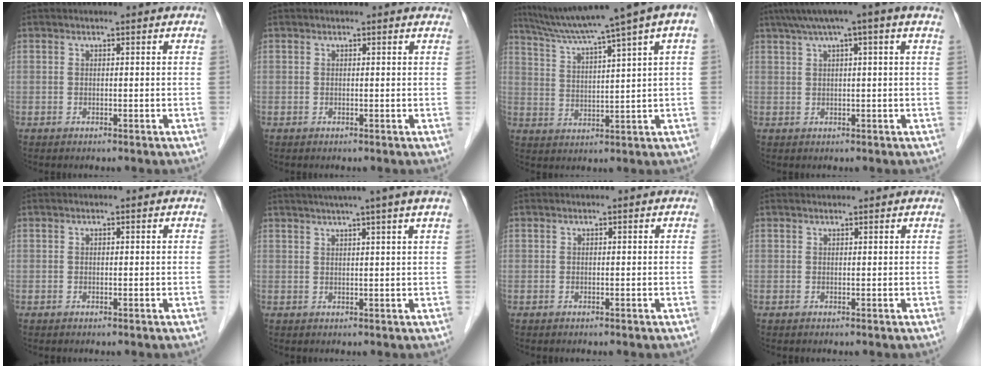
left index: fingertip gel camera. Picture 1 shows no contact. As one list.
[{"total": 0.7, "force": [0.7, 0.1, 0.1], "torque": [-0.009, -0.004, -0.003]}, {"total": 14.5, "force": [9.8, -0.8, 10.7], "torque": [-0.175, 0.029, 0.144]}, {"total": 7.3, "force": [4.7, -0.2, 5.6], "torque": [-0.087, 0.042, 0.068]}, {"total": 0.0}, {"total": 7.6, "force": [5.8, -1.7, 4.6], "torque": [-0.061, 0.020, 0.069]}, {"total": 0.0}, {"total": 1.2, "force": [1.2, 0.1, 0.1], "torque": [-0.010, 0.015, 0.022]}]